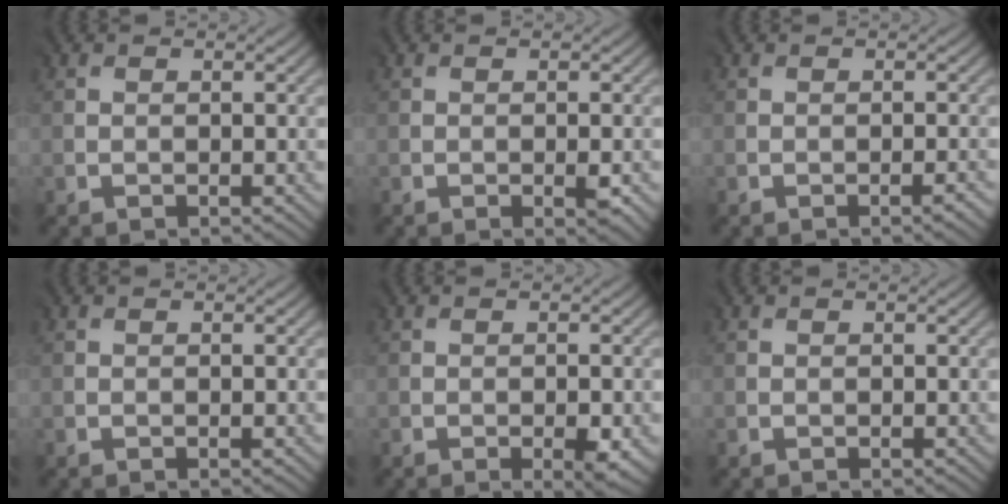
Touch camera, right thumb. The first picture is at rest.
{"total": 1.6, "force": [-0.5, 0.4, 1.5], "torque": [-0.025, -0.005, -0.004]}
{"total": 1.3, "force": [-0.8, -0.1, 0.9], "torque": [-0.014, -0.002, -0.013]}
{"total": 0.0}
{"total": 3.0, "force": [-1.1, 1.0, 2.6], "torque": [-0.044, -0.008, -0.012]}
{"total": 0.0}